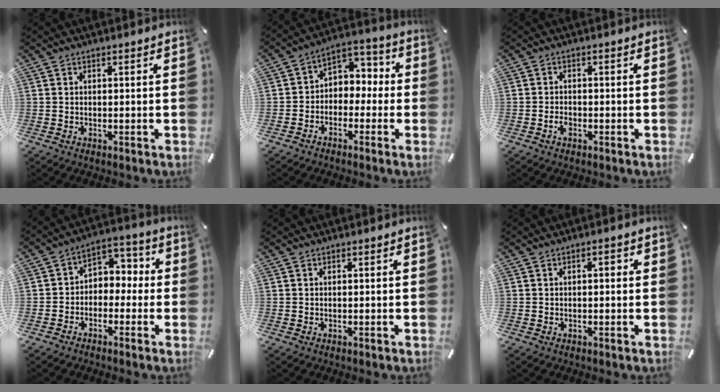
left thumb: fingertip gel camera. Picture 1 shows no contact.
{"total": 5.8, "force": [-1.9, 5.3, 1.2], "torque": [-0.017, 0.017, -0.039]}
{"total": 2.0, "force": [-1.0, 1.2, 1.2], "torque": [-0.024, 0.005, -0.020]}
{"total": 5.6, "force": [-2.3, 4.9, 1.6], "torque": [-0.022, 0.023, -0.048]}
{"total": 0.0}
{"total": 1.6, "force": [-0.1, 0.7, 1.4], "torque": [-0.027, 0.006, -0.004]}